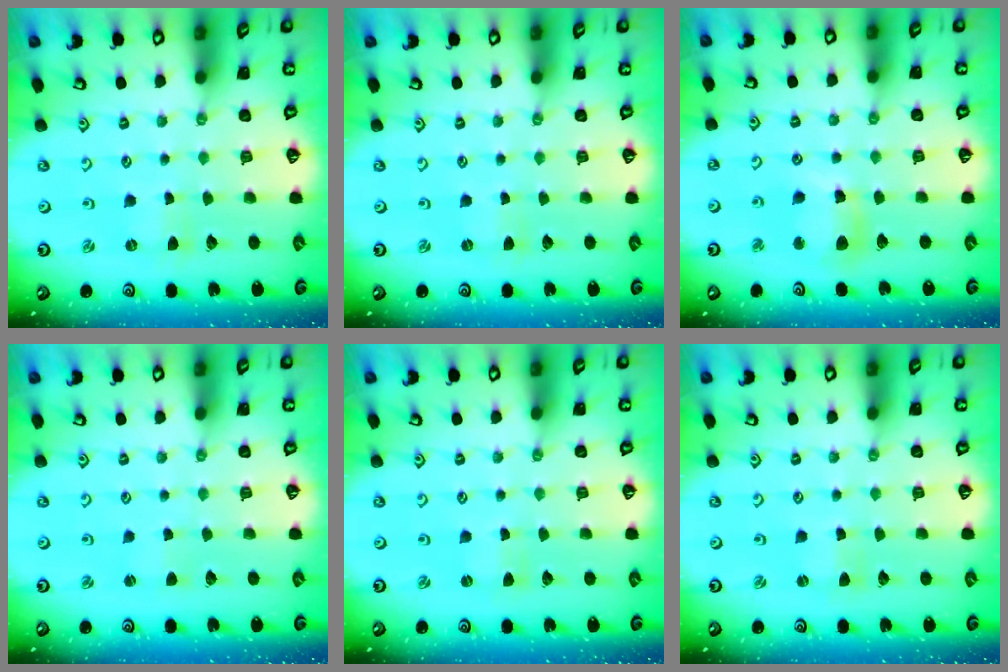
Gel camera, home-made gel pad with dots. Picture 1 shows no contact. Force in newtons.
{"total": 0.0}
{"total": 10.3, "press": 10.2, "slide": 1.3}
{"total": 1.6, "press": 1.6, "slide": 0.3}
{"total": 0.0}
{"total": 0.0}